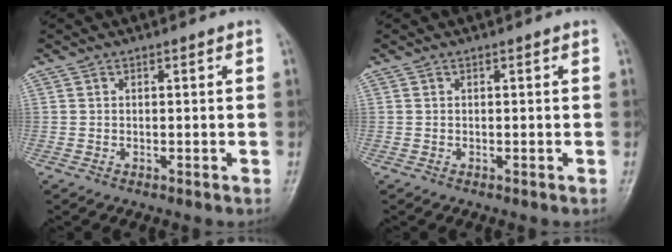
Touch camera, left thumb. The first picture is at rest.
{"total": 0.0}